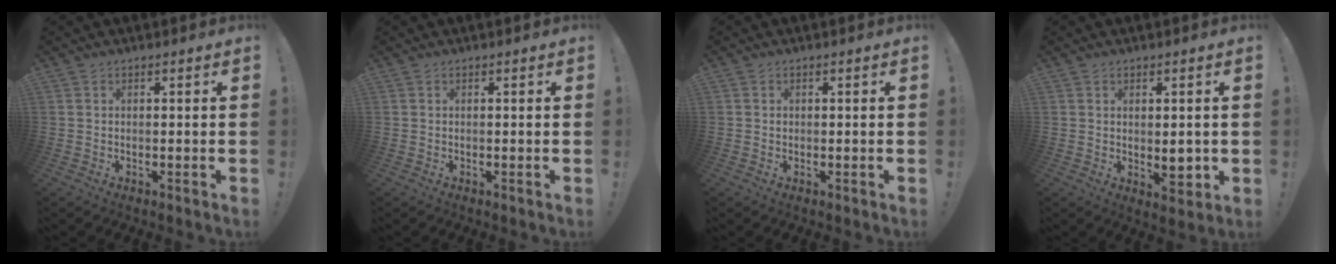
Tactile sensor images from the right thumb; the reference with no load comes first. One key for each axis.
{"total": 0.0}
{"total": 0.5, "fx": -0.1, "fy": 0.5, "fz": -0.2, "tx": 0.003, "ty": 0.002, "tz": -0.002}
{"total": 4.7, "fx": 0.2, "fy": 2.6, "fz": 3.9, "tx": -0.041, "ty": -0.003, "tz": 0.004}